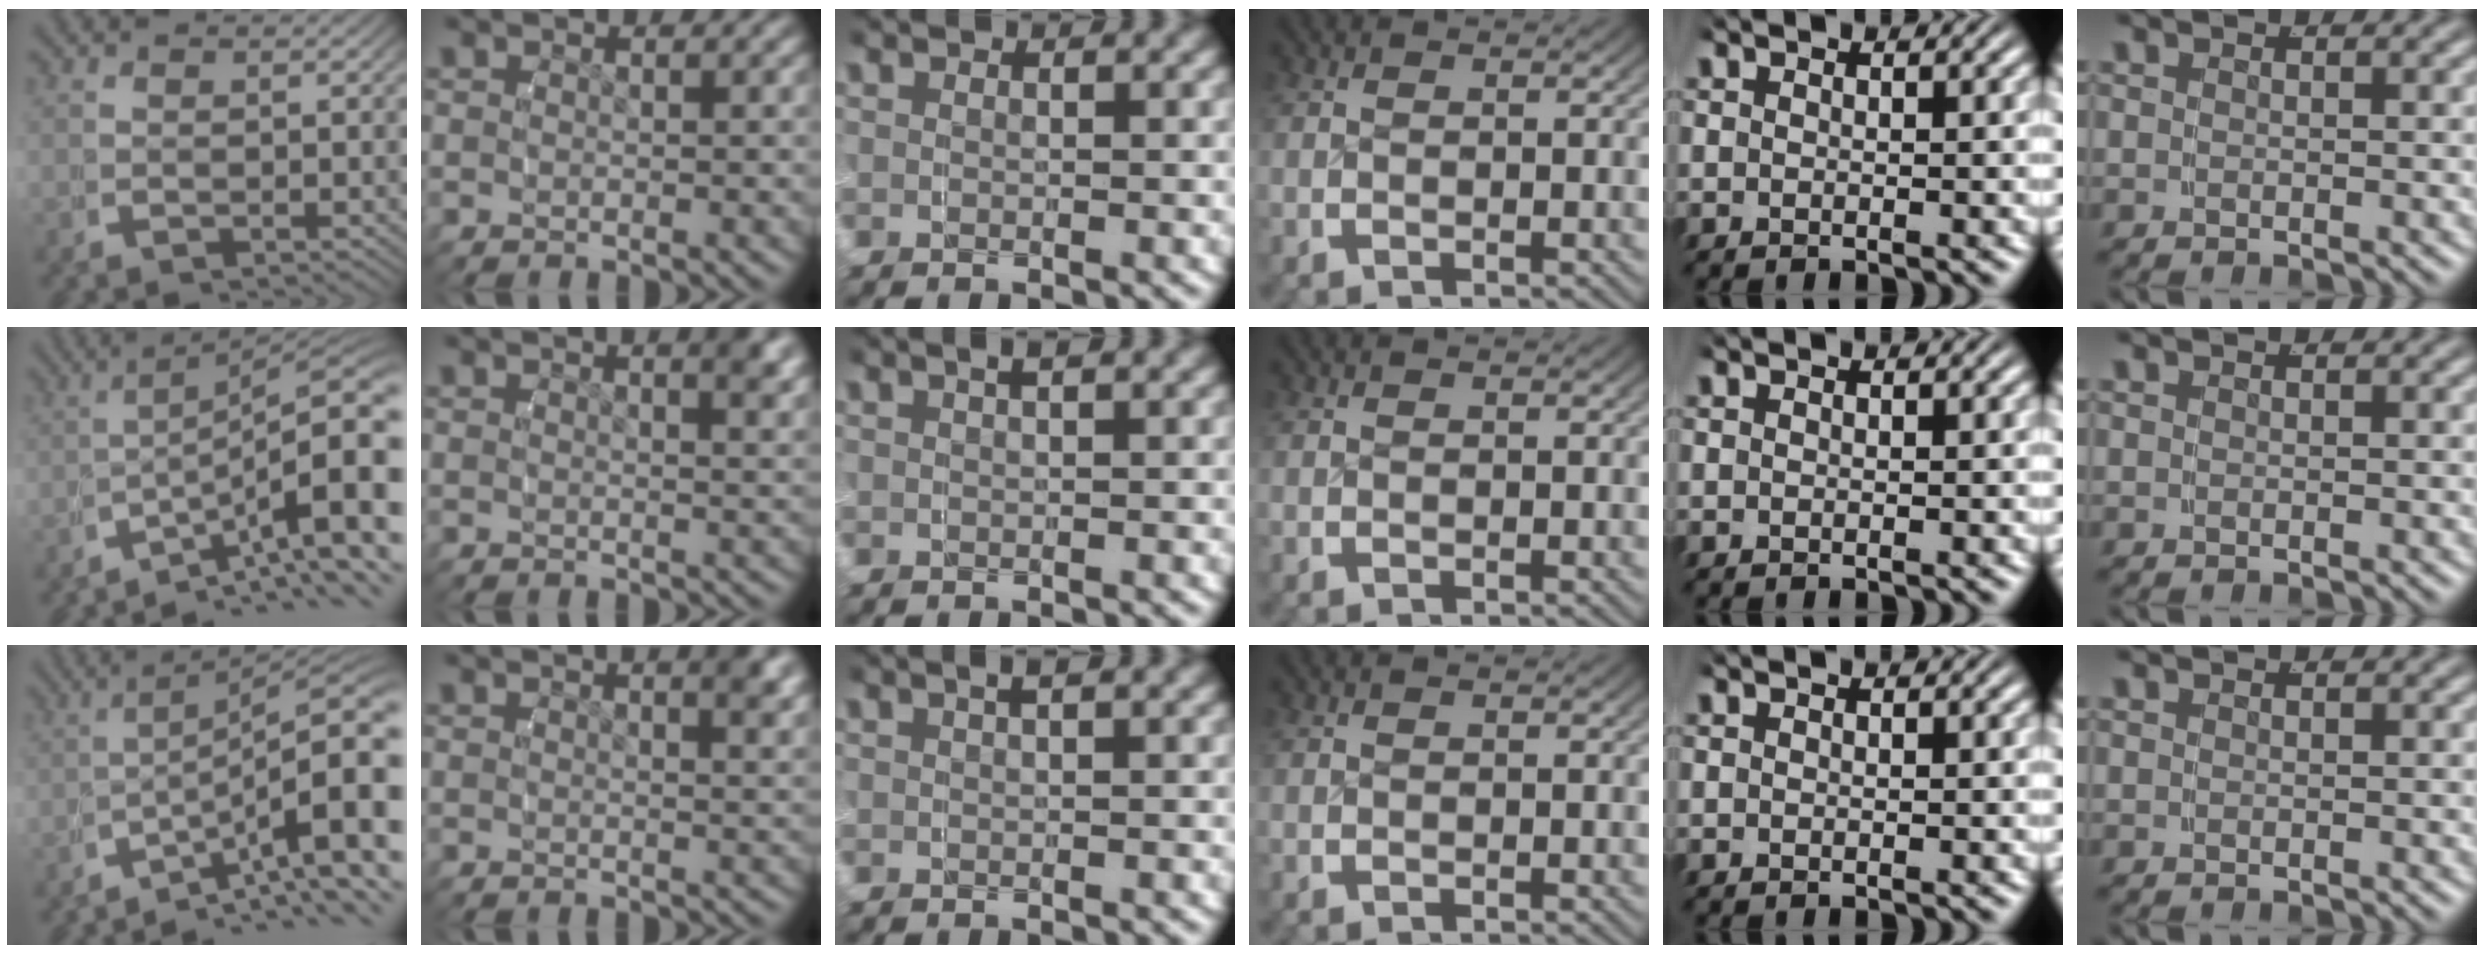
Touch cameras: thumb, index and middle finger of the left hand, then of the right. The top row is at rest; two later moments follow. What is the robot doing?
{"motion": "grasp_and_lifting", "object": "water bottle"}